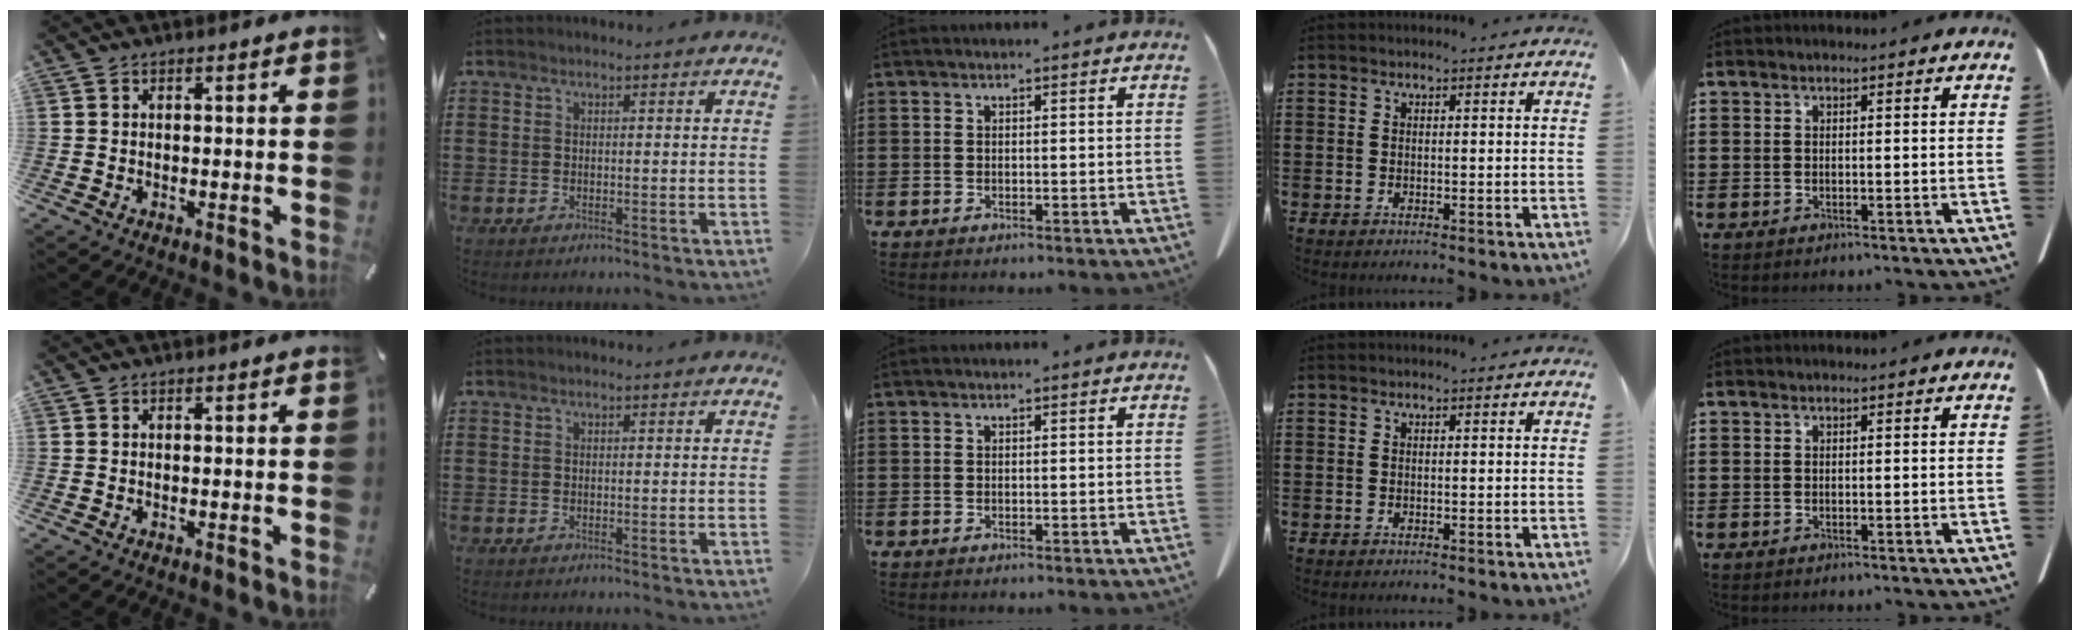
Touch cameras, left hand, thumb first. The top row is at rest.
{}